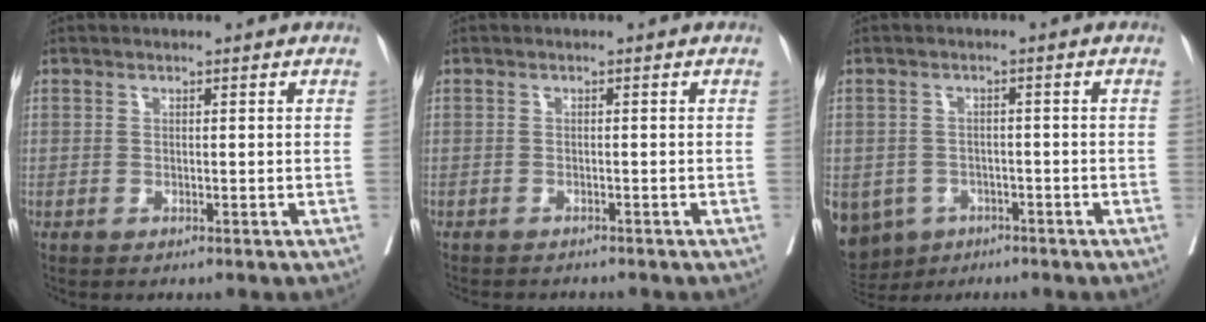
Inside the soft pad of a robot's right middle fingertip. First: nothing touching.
{"total": 4.2, "force": [-3.9, 1.1, 1.3], "torque": [-0.014, -0.004, -0.053]}
{"total": 11.5, "force": [-6.1, 9.2, 3.2], "torque": [-0.099, -0.003, -0.080]}